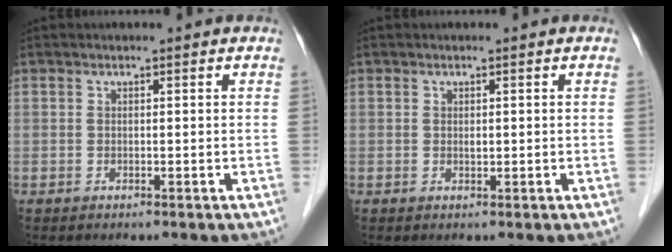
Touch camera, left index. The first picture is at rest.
{"total": 0.6, "force": [-0.1, 0.4, 0.4], "torque": [-0.005, -0.003, -0.002]}